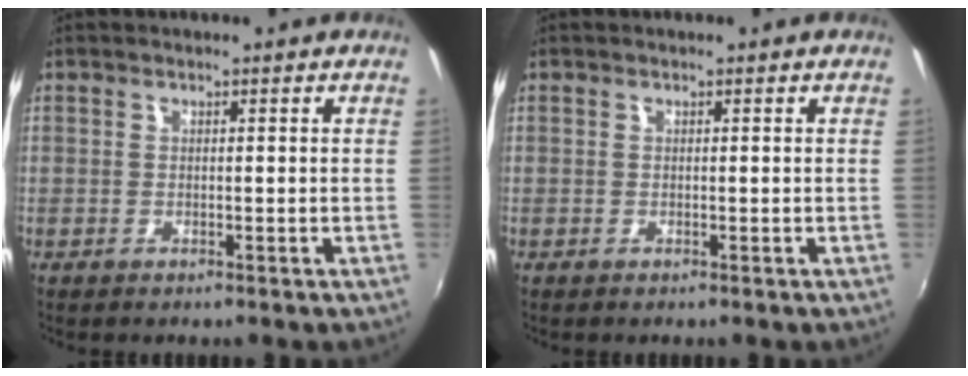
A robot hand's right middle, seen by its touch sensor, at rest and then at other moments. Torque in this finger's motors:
{"motor_torque": [-0.06, 0.05, 0.00, -0.01]}